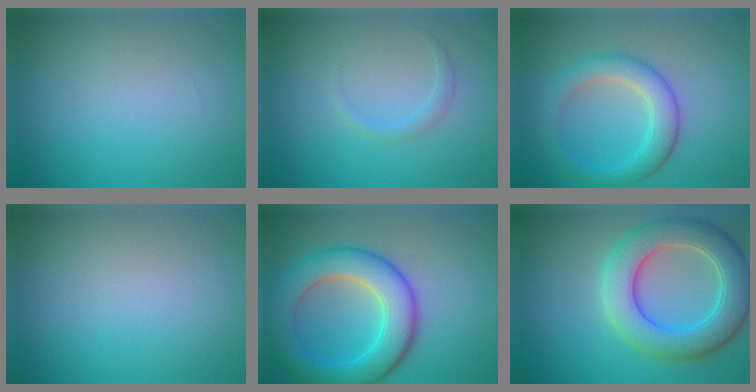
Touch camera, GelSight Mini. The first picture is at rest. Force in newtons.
{"total": 1.0, "press": 1.0, "slide": 0.1}
{"total": 4.4, "press": 4.4, "slide": 0.1}
{"total": 0.0}
{"total": 7.9, "press": 7.9, "slide": 0.3}
{"total": 7.3, "press": 7.3, "slide": 0.4}